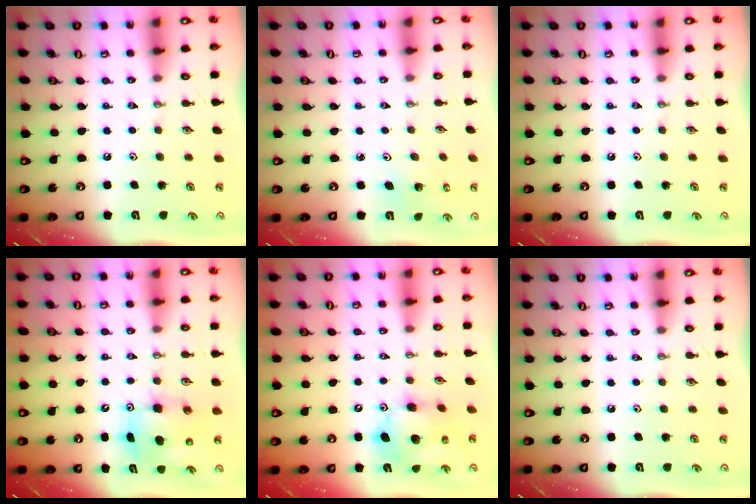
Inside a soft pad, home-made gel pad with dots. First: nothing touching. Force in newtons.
{"total": 2.2, "press": 2.2, "slide": 0.2}
{"total": 0.0}
{"total": 8.1, "press": 7.8, "slide": 2.1}
{"total": 11.9, "press": 11.8, "slide": 1.4}
{"total": 0.0}